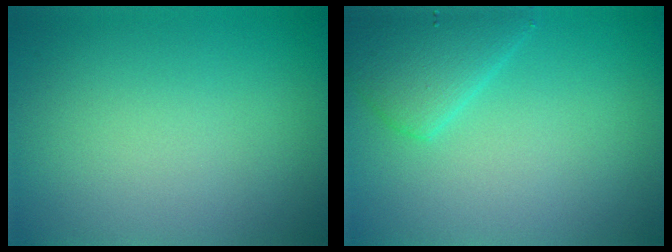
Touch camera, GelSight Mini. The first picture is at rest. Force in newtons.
{"total": 3.7, "press": 3.7, "slide": 0.2}